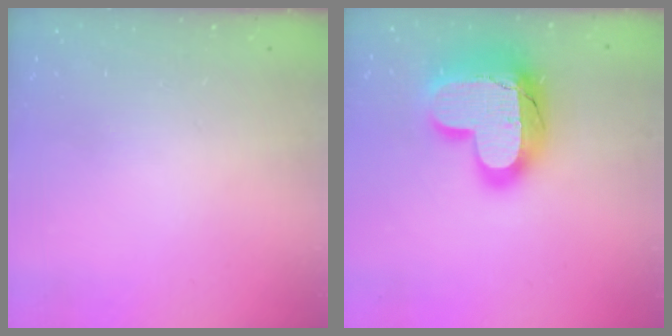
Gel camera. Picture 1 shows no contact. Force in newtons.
{"total": 22.3, "press": 22.3, "slide": 1.5}